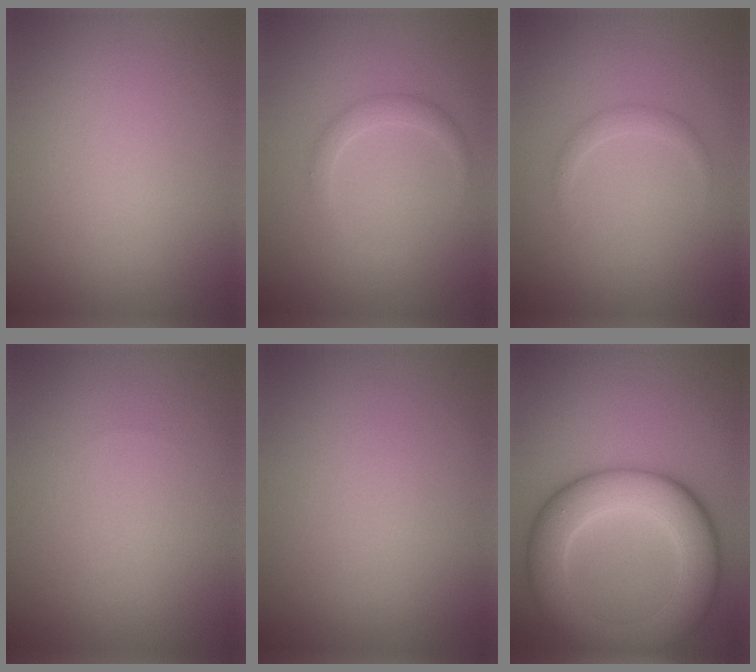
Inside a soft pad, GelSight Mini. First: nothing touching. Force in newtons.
{"total": 1.5, "press": 1.5, "slide": 0.1}
{"total": 1.1, "press": 1.1, "slide": 0.0}
{"total": 0.0}
{"total": 0.0}
{"total": 9.0, "press": 9.0, "slide": 0.4}